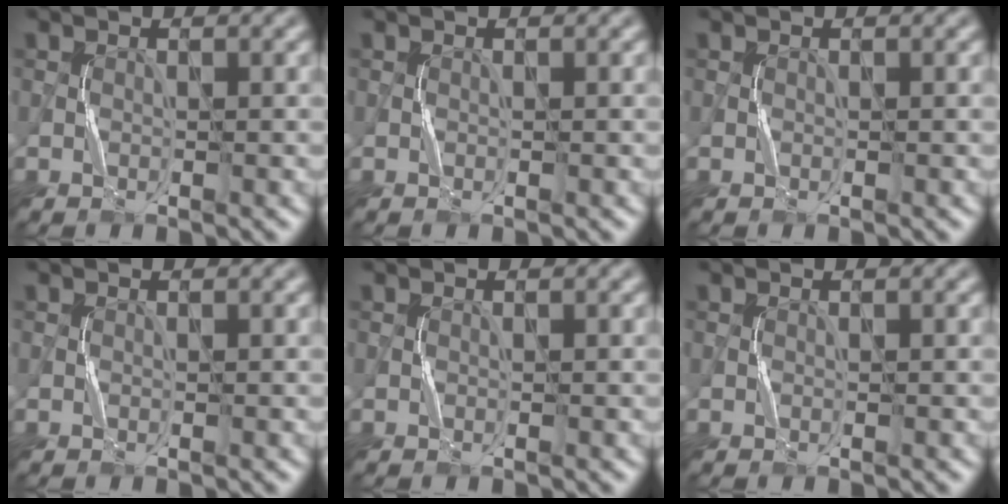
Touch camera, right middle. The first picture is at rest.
{"total": 0.0}
{"total": 0.0}
{"total": 0.0}
{"total": 0.0}
{"total": 0.0}